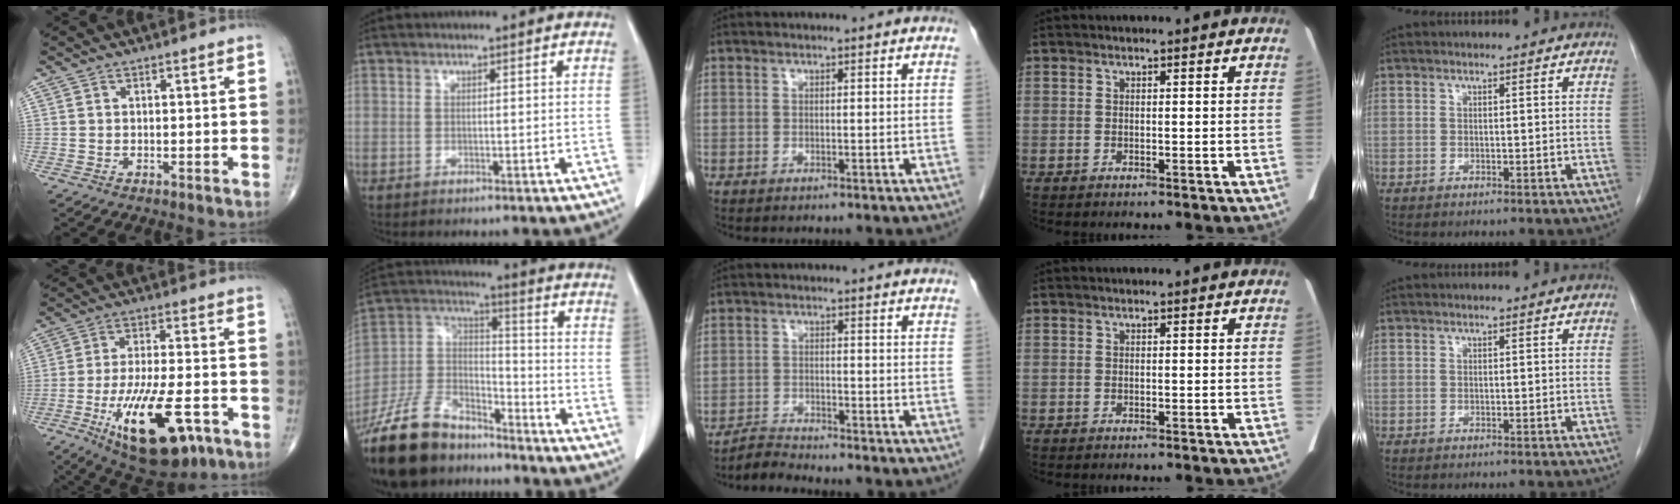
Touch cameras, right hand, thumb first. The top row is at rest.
{"thumb": {"total": 19.2, "force": [-8.3, 7.2, 15.8], "torque": [-0.273, 0.016, -0.120]}, "index": {"total": 17.3, "force": [-14.3, 7.2, 6.5], "torque": [-0.142, 0.022, -0.265]}, "middle": {"total": 2.7, "force": [-2.6, -0.5, -0.3], "torque": [0.005, -0.017, -0.048]}}